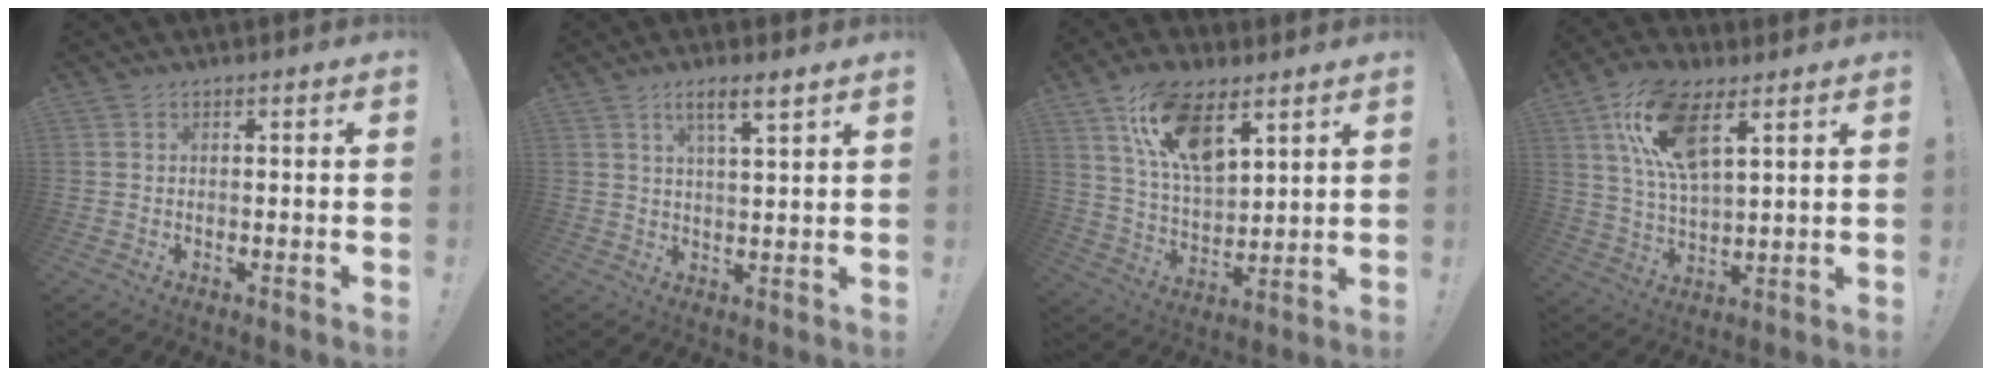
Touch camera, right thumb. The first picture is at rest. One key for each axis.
{"total": 5.7, "fx": 3.7, "fy": 0.4, "fz": 4.3, "tx": -0.075, "ty": -0.016, "tz": 0.059}
{"total": 15.7, "fx": 8.9, "fy": 7.4, "fz": 10.6, "tx": -0.195, "ty": -0.032, "tz": 0.163}
{"total": 16.0, "fx": 7.9, "fy": 6.6, "fz": 12.2, "tx": -0.243, "ty": -0.018, "tz": 0.140}